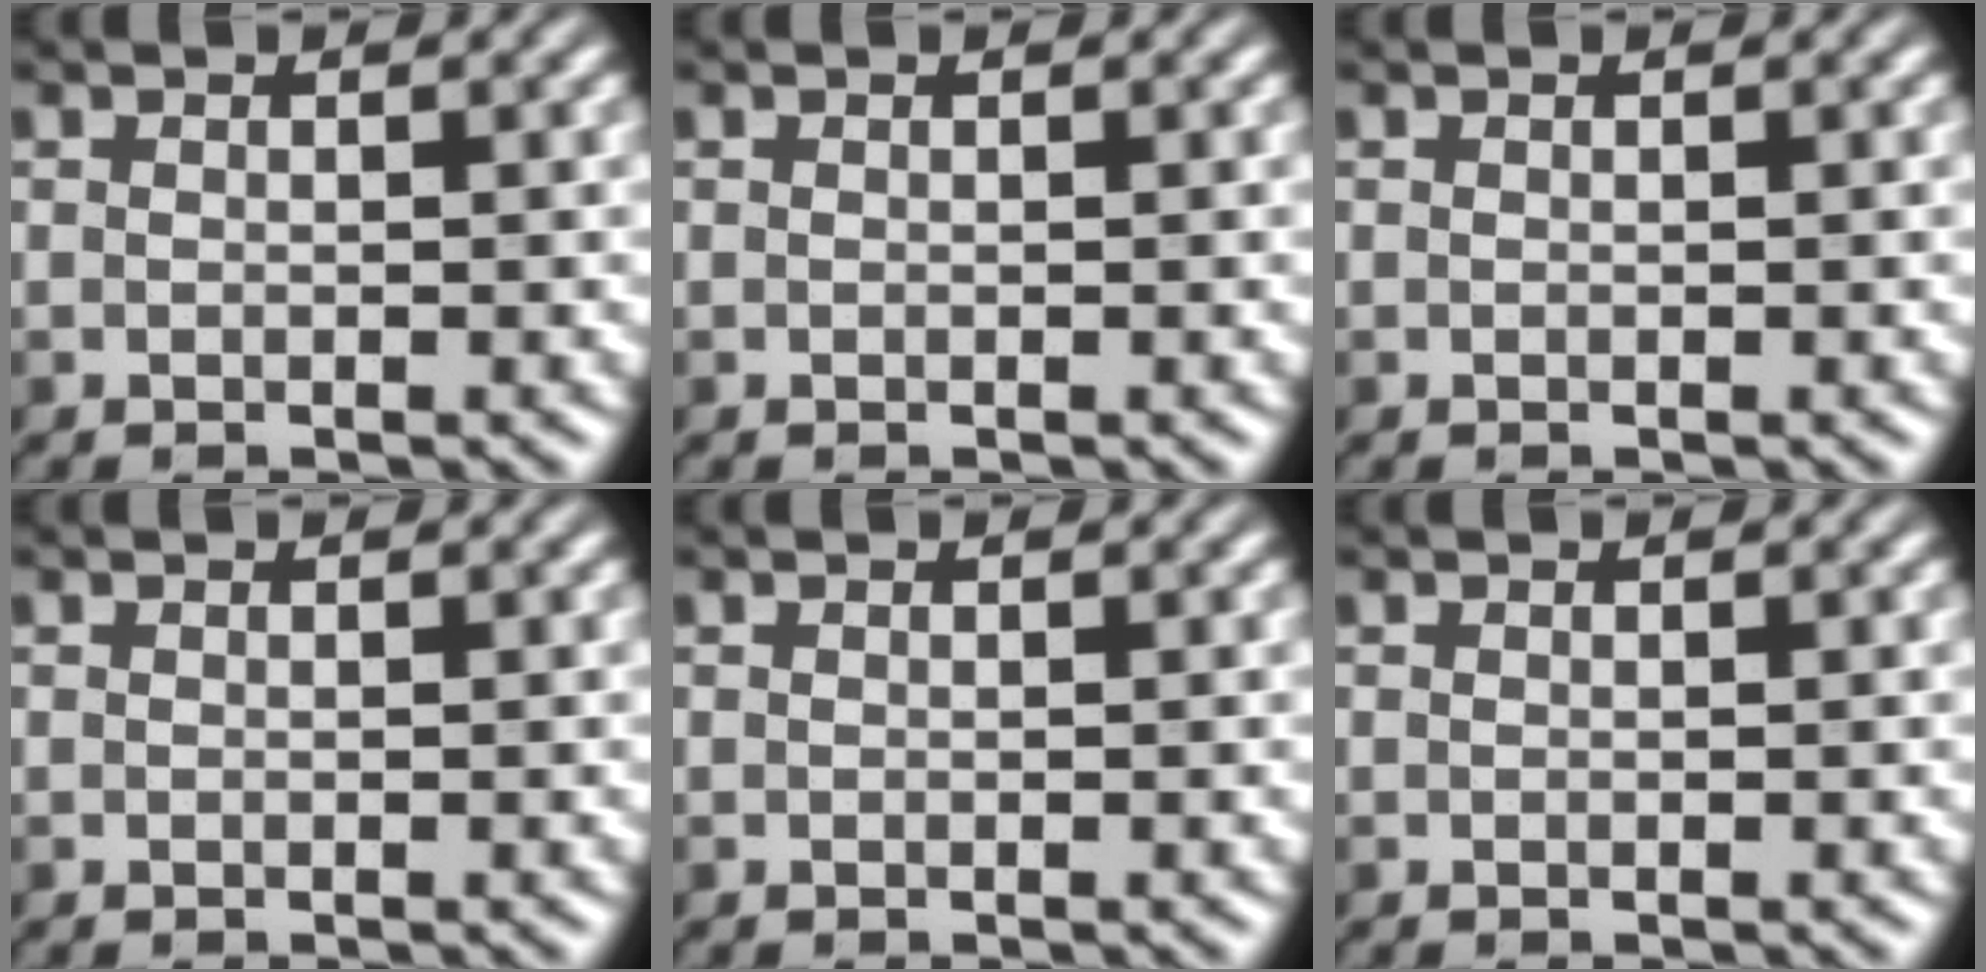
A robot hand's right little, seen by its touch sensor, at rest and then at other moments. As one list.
[{"total": 0.0}, {"total": 0.0}, {"total": 0.0}, {"total": 0.0}, {"total": 0.0}]